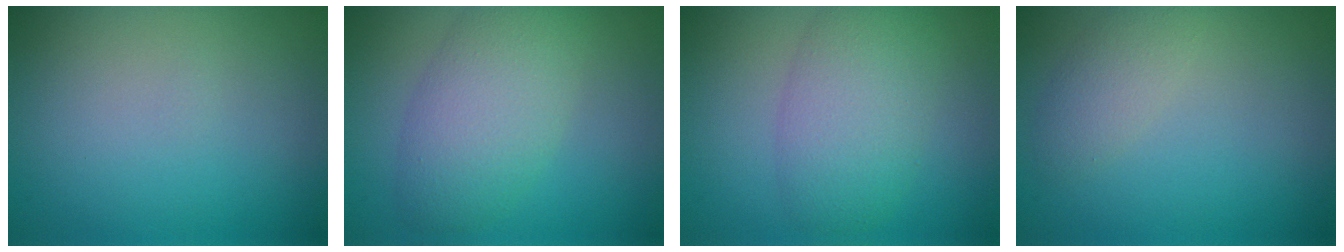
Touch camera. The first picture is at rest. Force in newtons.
{"total": 5.5, "press": 5.5, "slide": 0.1}
{"total": 5.2, "press": 5.2, "slide": 0.1}
{"total": 2.0, "press": 2.0, "slide": 0.2}